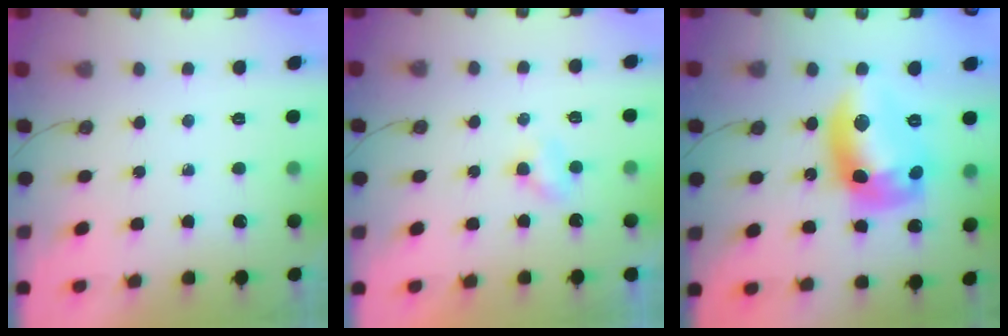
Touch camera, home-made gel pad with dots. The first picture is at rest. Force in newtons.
{"total": 4.4, "press": 2.8, "slide": 3.4}
{"total": 16.6, "press": 16.6, "slide": 1.0}